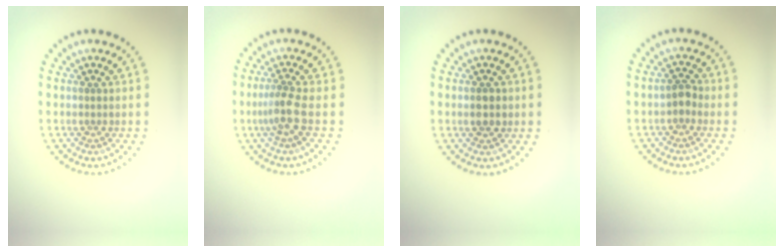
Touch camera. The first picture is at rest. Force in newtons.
{"total": 2.5, "press": 1.9, "slide": 1.6}
{"total": 1.3, "press": 1.3, "slide": 0.1}
{"total": 1.3, "press": 1.2, "slide": 0.4}